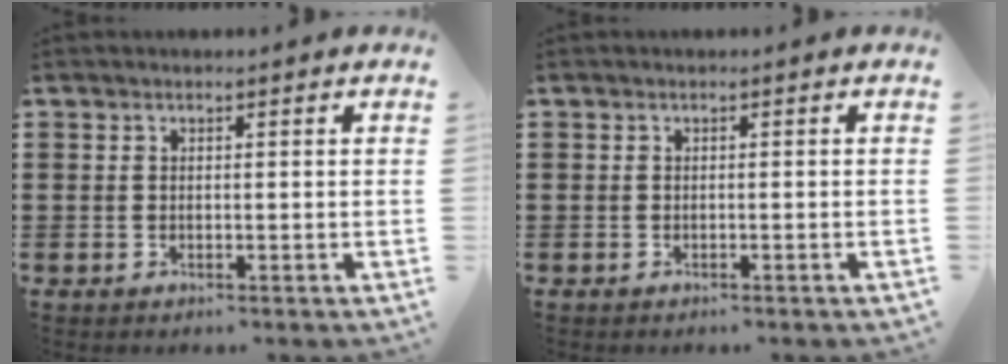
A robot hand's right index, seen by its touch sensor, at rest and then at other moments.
{"total": 0.5, "force": [-0.5, 0.2, 0.0], "torque": [-0.001, 0.002, -0.011]}